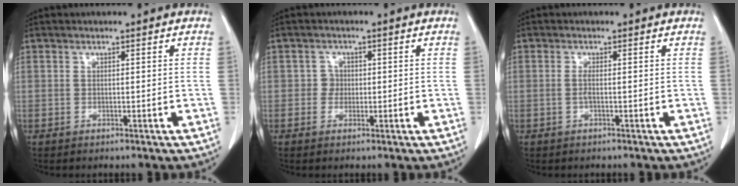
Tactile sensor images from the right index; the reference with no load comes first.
{"total": 1.7, "force": [-0.2, 1.6, 0.4], "torque": [0.002, 0.007, -0.007]}
{"total": 0.9, "force": [-0.3, -0.1, 0.8], "torque": [-0.018, 0.000, -0.008]}